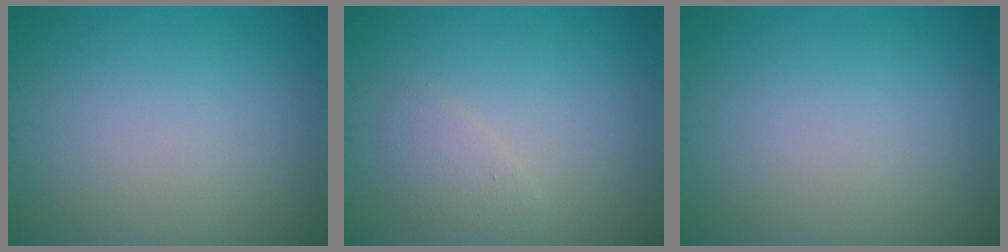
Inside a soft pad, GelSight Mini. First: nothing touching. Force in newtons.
{"total": 1.5, "press": 1.5, "slide": 0.1}
{"total": 0.0}